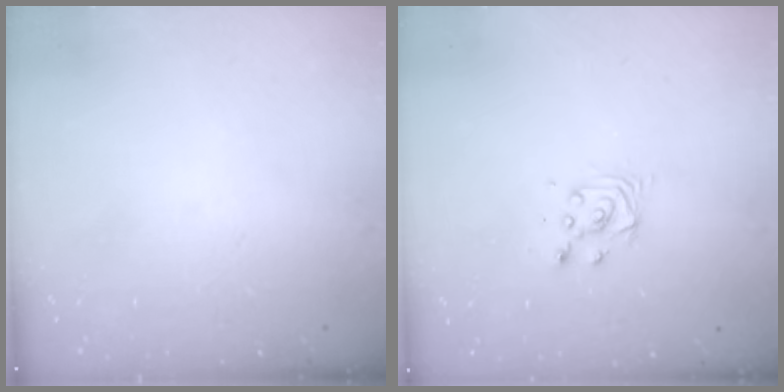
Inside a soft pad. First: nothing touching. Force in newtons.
{"total": 4.7, "press": 4.7, "slide": 0.5}